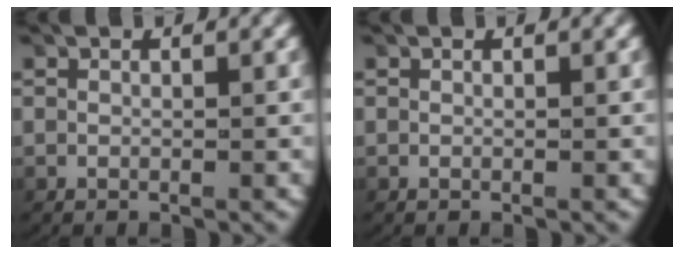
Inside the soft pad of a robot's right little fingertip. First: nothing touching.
{"total": 0.0}